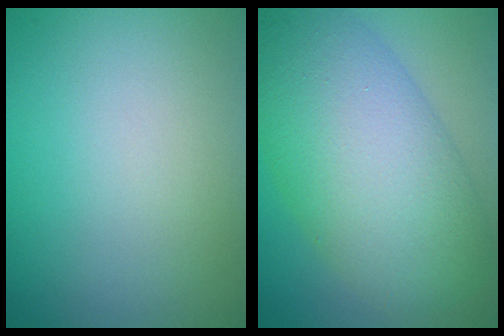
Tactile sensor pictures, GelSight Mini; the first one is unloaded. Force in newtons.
{"total": 11.4, "press": 11.4, "slide": 0.1}